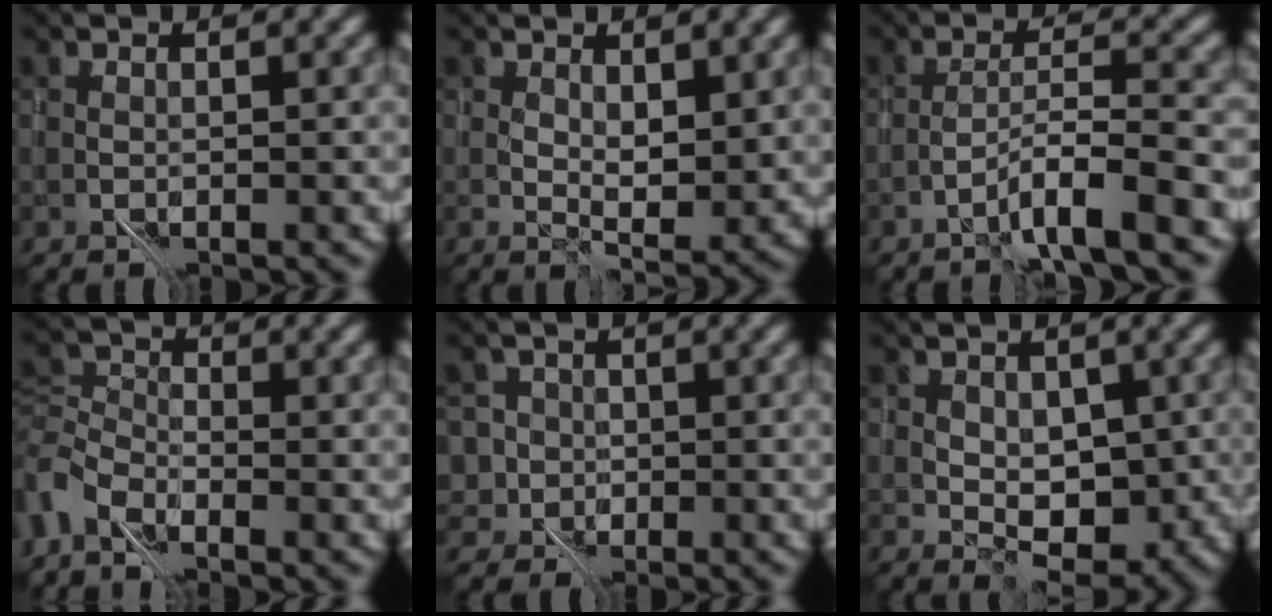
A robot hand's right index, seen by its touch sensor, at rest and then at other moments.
{"total": 2.7, "force": [1.7, 1.0, 1.8], "torque": [-0.028, -0.007, 0.032]}
{"total": 4.0, "force": [-2.5, -0.4, 3.1], "torque": [-0.046, 0.018, -0.052]}
{"total": 4.0, "force": [-3.2, 1.6, 1.7], "torque": [-0.036, 0.002, -0.080]}
{"total": 5.3, "force": [0.3, 5.1, 1.4], "torque": [-0.015, 0.026, -0.024]}
{"total": 3.4, "force": [0.7, 2.1, 2.6], "torque": [-0.032, -0.004, 0.013]}